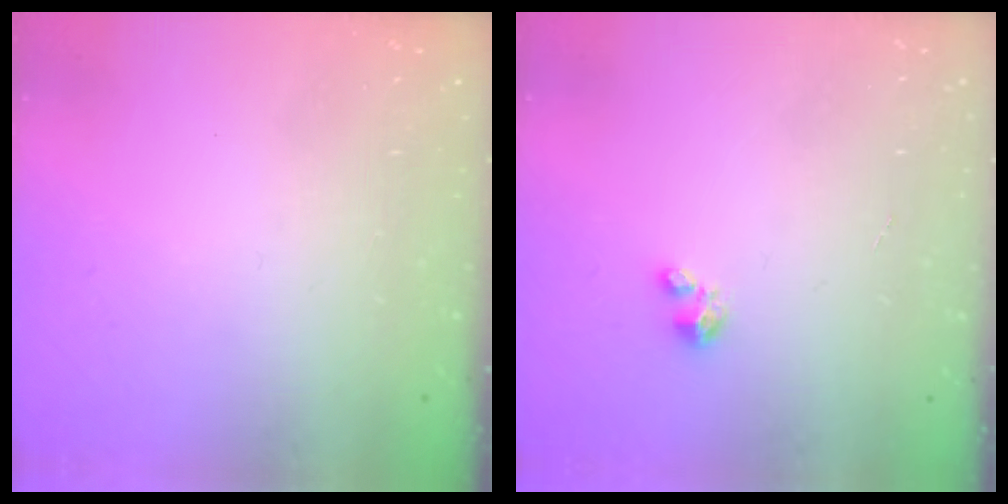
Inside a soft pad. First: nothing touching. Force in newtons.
{"total": 1.5, "press": 1.5, "slide": 0.1}